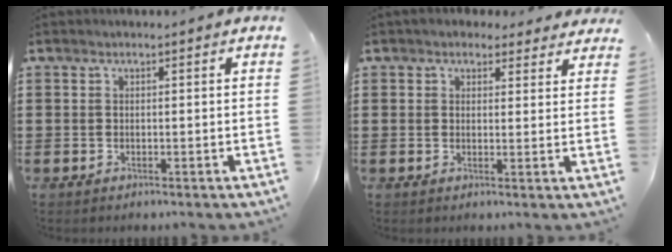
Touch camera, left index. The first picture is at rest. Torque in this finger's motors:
{"motor_torque": [2.14, 0.00, 0.65, 0.04]}